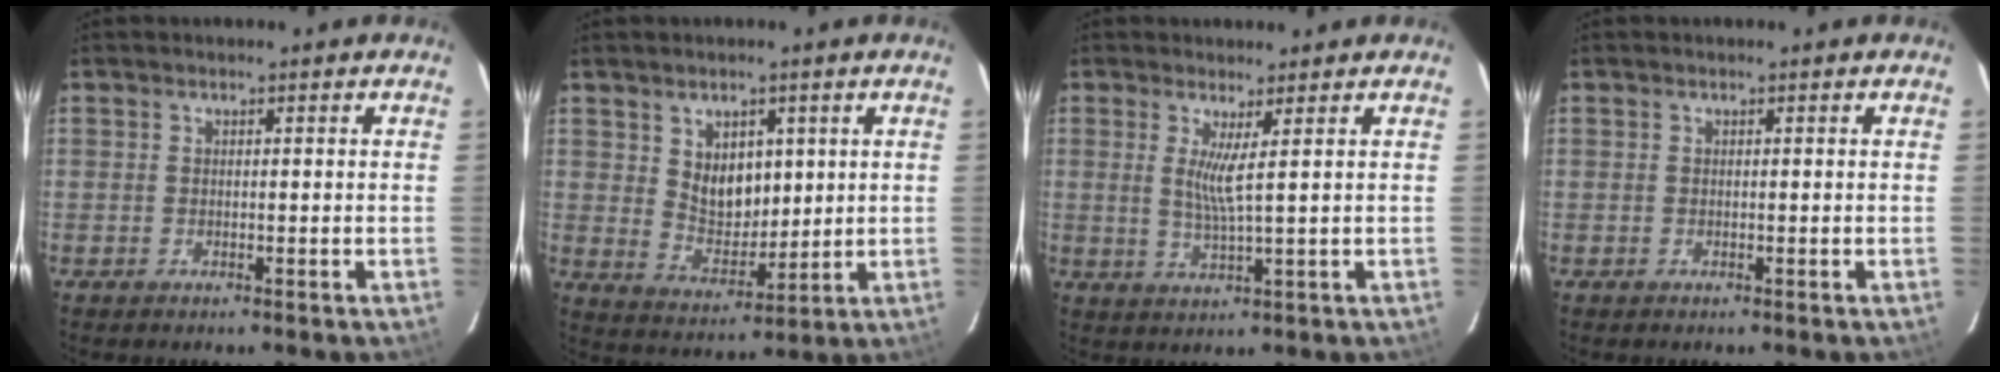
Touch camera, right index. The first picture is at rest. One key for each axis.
{"total": 7.9, "fx": 2.8, "fy": 5.4, "fz": 5.0, "tx": -0.081, "ty": -0.001, "tz": 0.063}
{"total": 3.8, "fx": 1.3, "fy": -0.6, "fz": 3.5, "tx": -0.067, "ty": -0.014, "tz": 0.022}
{"total": 0.0}